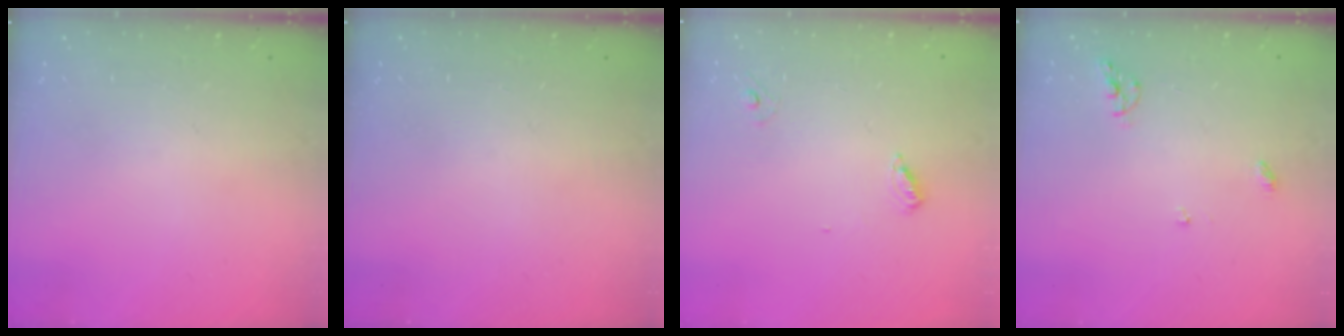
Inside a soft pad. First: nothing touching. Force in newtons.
{"total": 0.0}
{"total": 4.6, "press": 4.6, "slide": 0.4}
{"total": 6.2, "press": 6.2, "slide": 0.1}